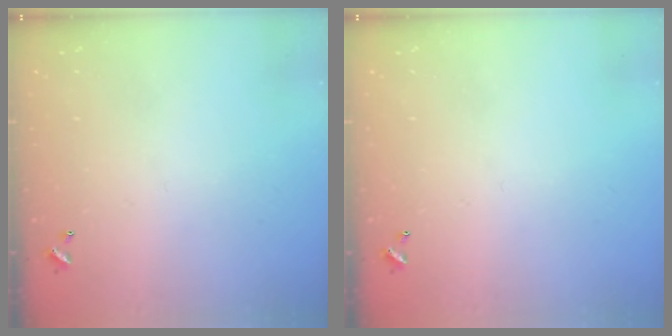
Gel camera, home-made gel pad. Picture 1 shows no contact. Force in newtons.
{"total": 0.0}